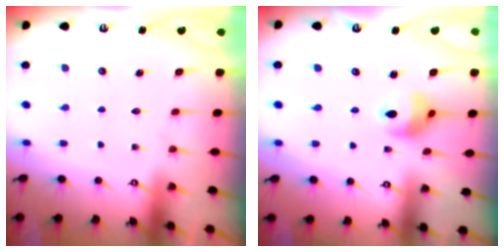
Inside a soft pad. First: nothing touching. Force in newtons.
{"total": 8.2, "press": 8.2, "slide": 0.6}